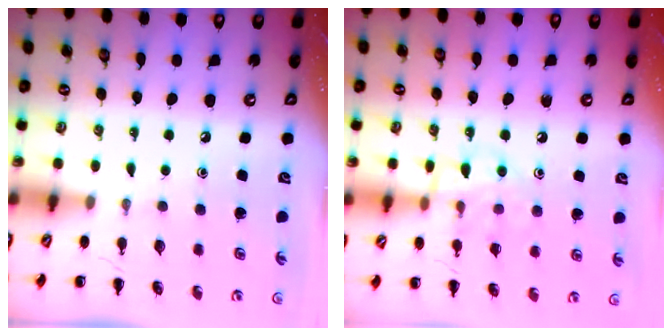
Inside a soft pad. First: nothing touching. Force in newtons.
{"total": 10.8, "press": 10.7, "slide": 0.6}